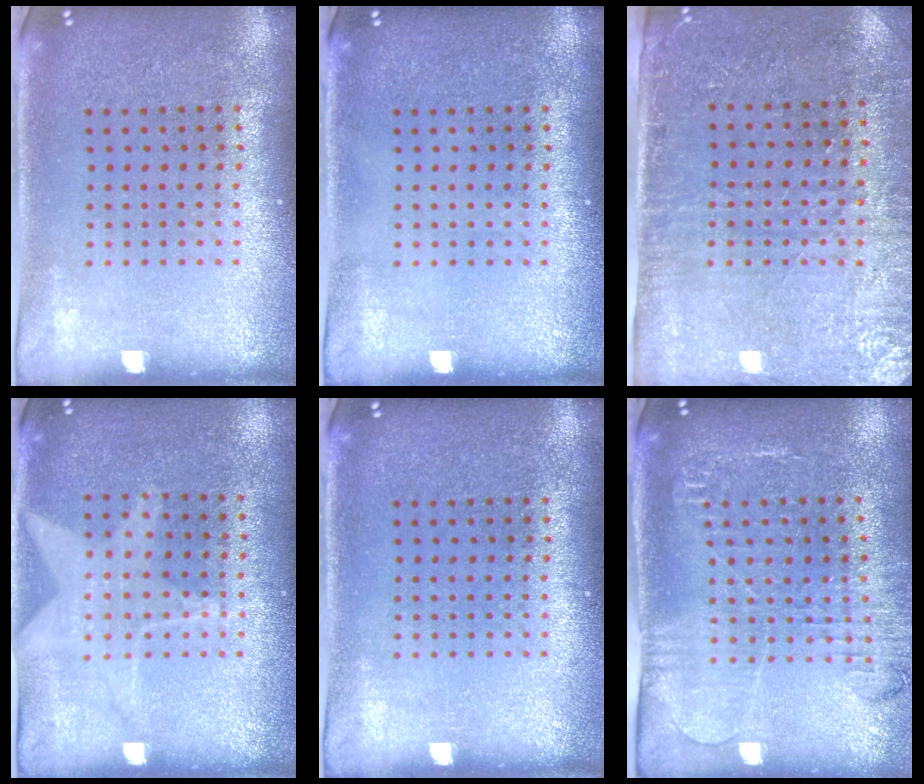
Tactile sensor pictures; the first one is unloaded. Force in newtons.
{"total": 0.0}
{"total": 3.0, "press": 2.6, "slide": 1.4}
{"total": 1.1, "press": 0.9, "slide": 0.6}
{"total": 0.0}
{"total": 1.9, "press": 1.9, "slide": 0.1}